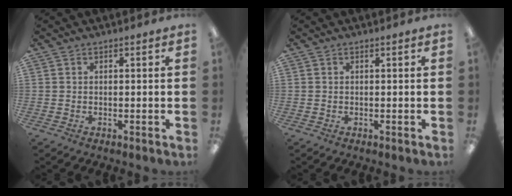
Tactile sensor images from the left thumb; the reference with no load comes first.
{"total": 0.0}